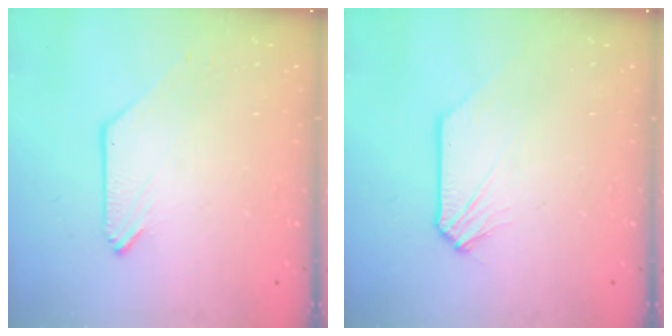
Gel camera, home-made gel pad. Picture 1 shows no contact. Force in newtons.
{"total": 0.0}